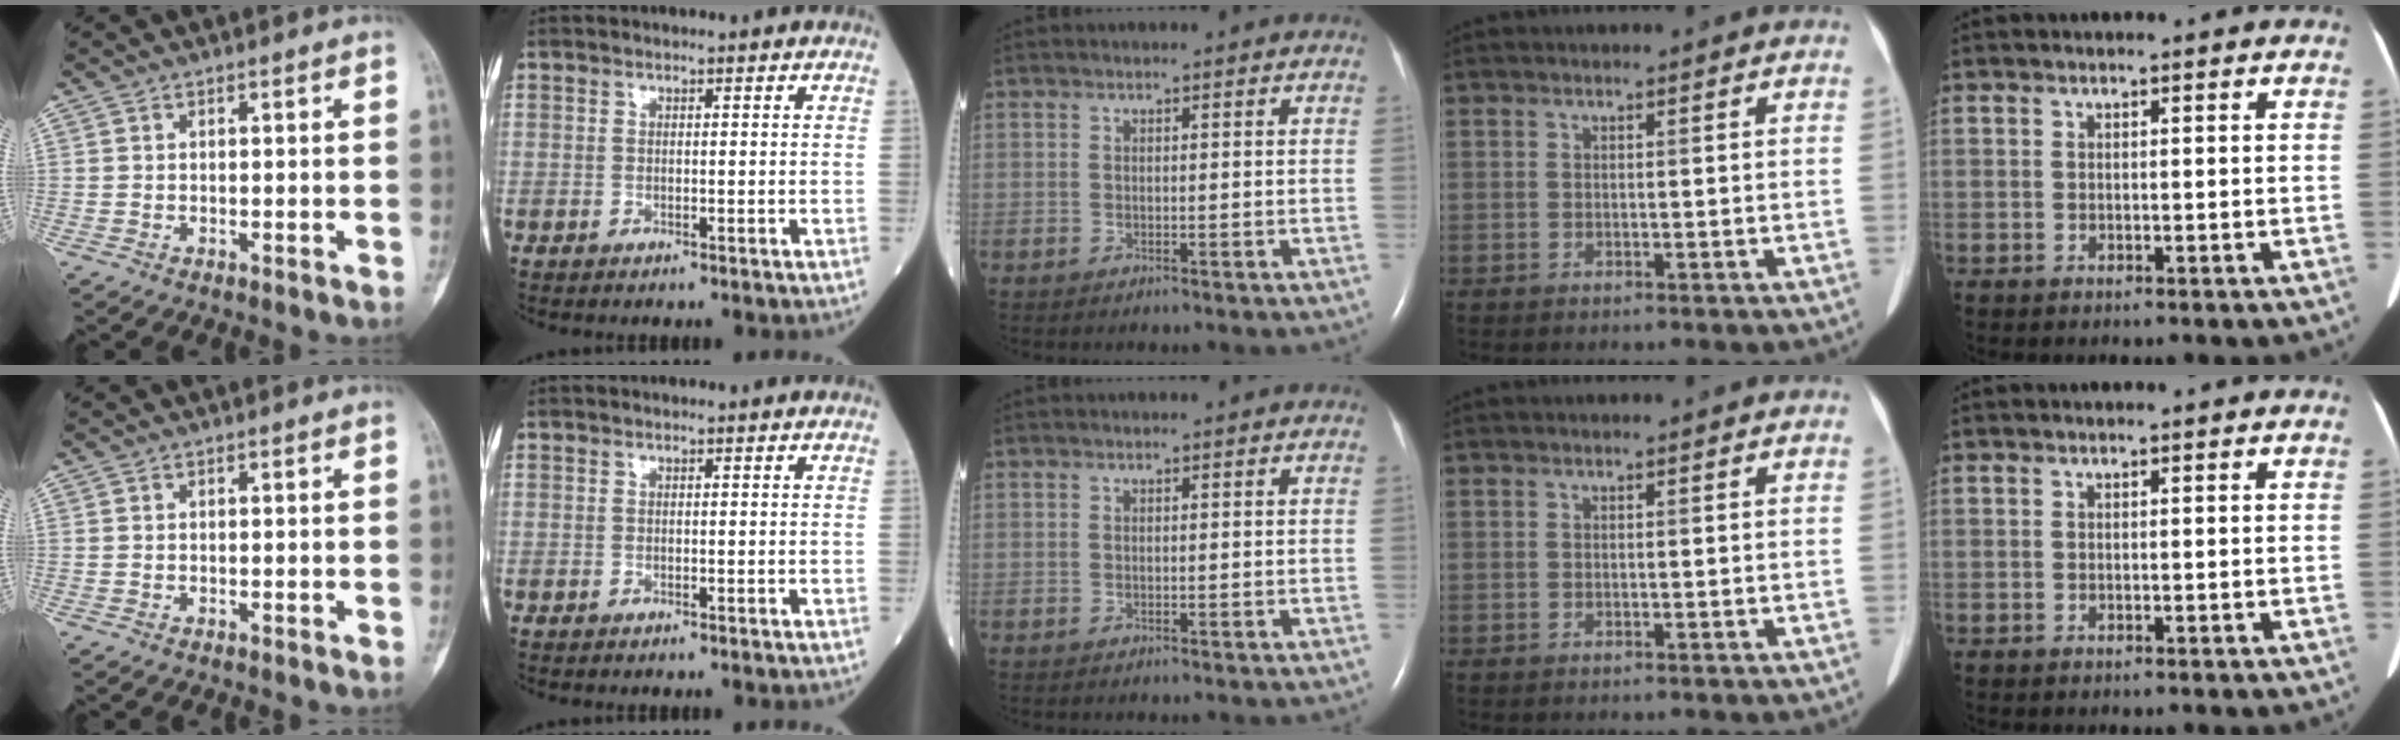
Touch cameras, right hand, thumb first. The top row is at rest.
{}